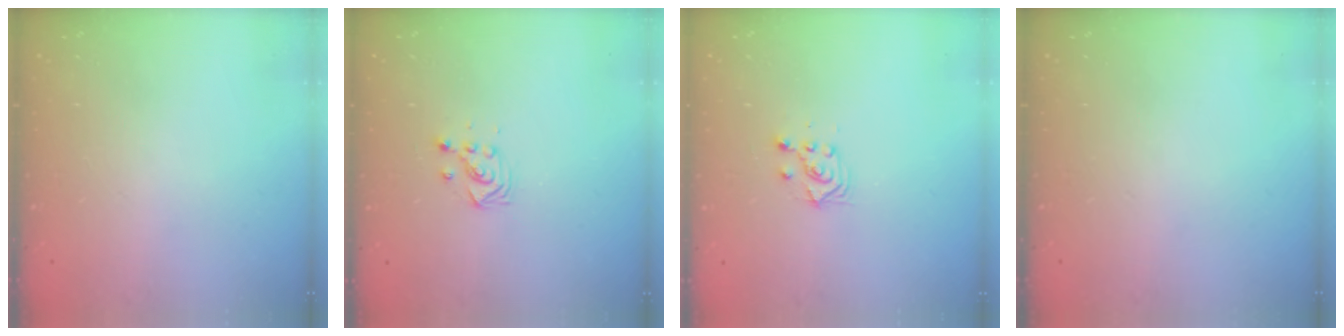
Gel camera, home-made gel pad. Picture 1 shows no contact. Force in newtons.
{"total": 2.9, "press": 2.9, "slide": 0.3}
{"total": 4.6, "press": 4.5, "slide": 0.6}
{"total": 0.0}